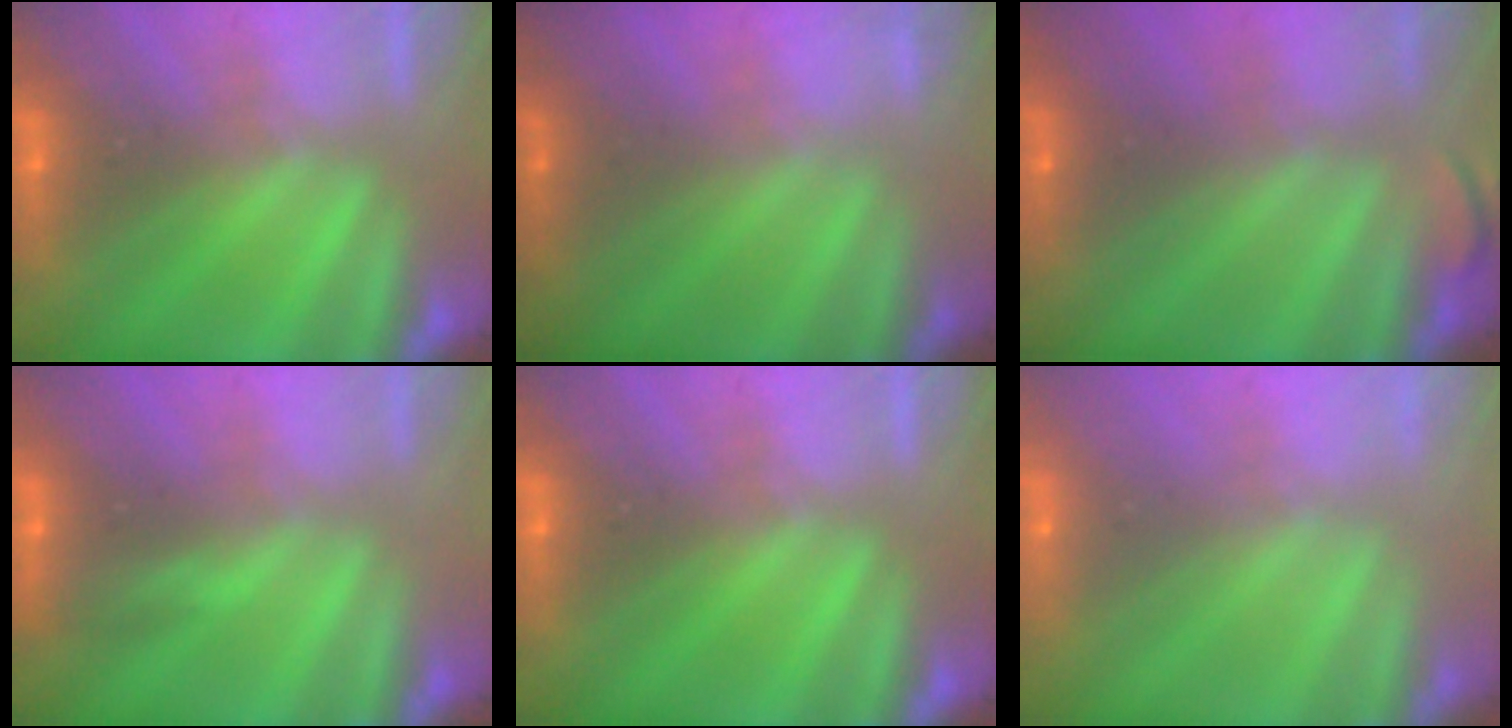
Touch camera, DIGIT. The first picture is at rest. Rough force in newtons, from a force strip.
{"total": 1.9}
{"total": 2.3}
{"total": 3.2}
{"total": 0.0}
{"total": 7.3}